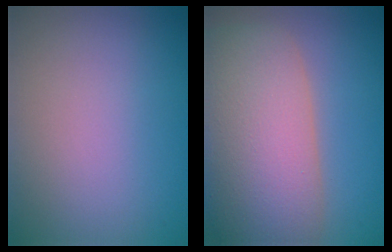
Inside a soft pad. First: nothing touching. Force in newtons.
{"total": 11.6, "press": 11.6, "slide": 0.9}